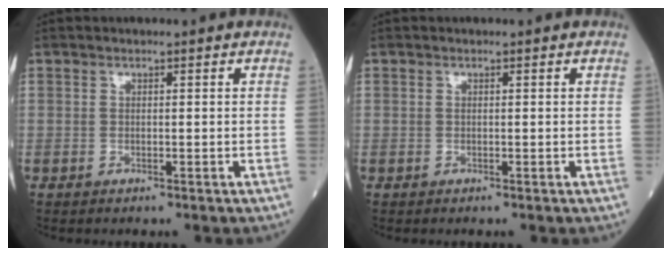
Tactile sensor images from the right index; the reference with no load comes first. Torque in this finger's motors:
{"motor_torque": [-0.10, -0.05, -0.03, 0.01]}